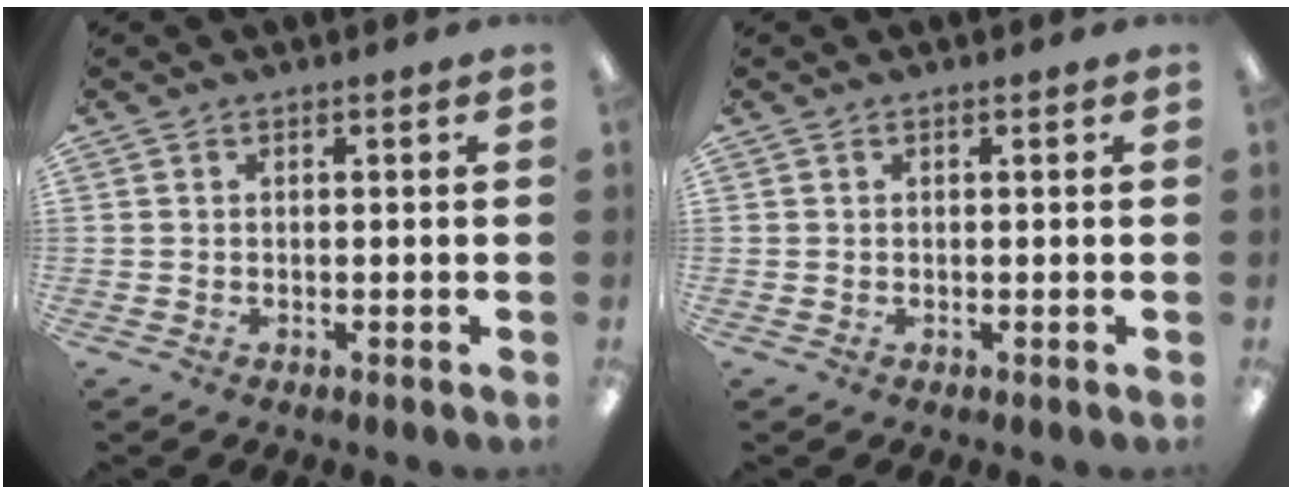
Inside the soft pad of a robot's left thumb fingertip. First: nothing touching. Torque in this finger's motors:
{"motor_torque": [0.00, 0.00, 0.00, 0.00, 0.00]}